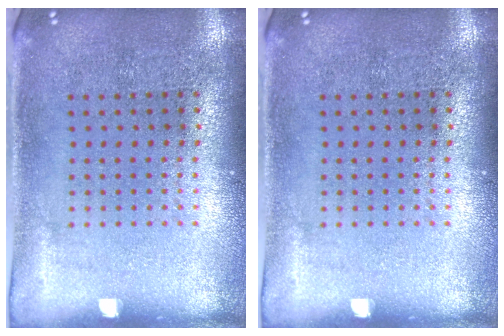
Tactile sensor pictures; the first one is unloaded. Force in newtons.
{"total": 0.0}